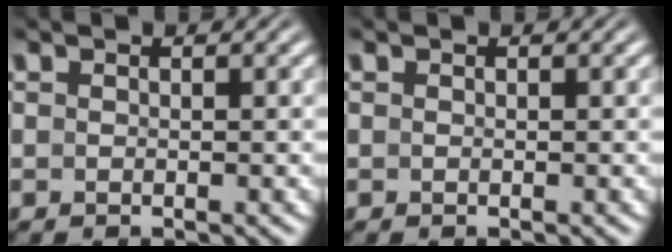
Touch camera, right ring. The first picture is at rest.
{"total": 0.0}